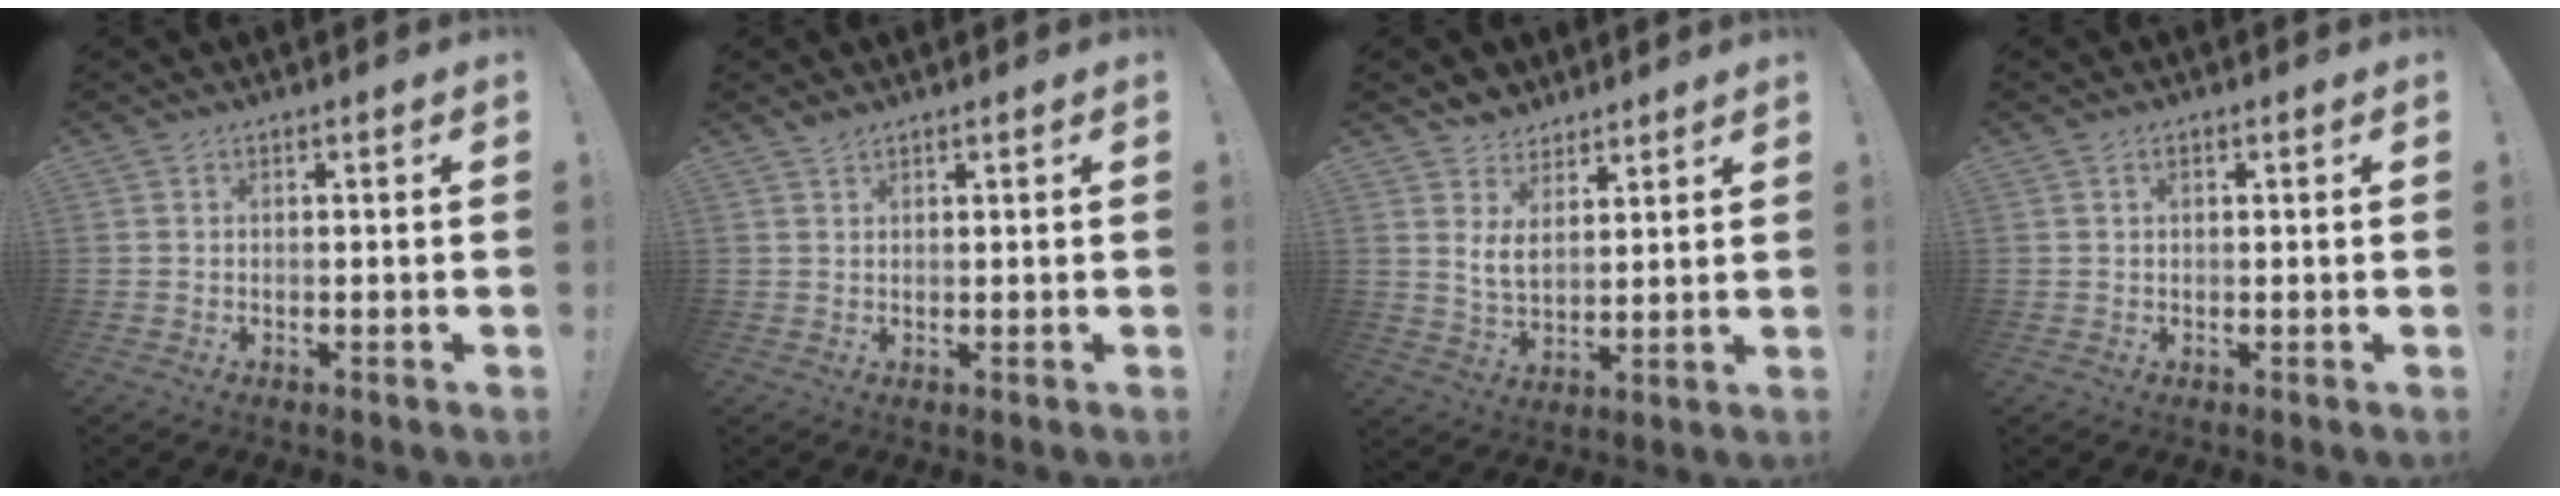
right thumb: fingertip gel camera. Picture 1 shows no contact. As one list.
[{"total": 1.2, "force": [1.1, 0.4, 0.4], "torque": [-0.004, -0.002, 0.020]}, {"total": 7.8, "force": [4.8, 4.8, 3.8], "torque": [-0.071, -0.025, 0.094]}, {"total": 0.8, "force": [0.2, 0.5, 0.6], "torque": [-0.012, 0.002, 0.004]}]